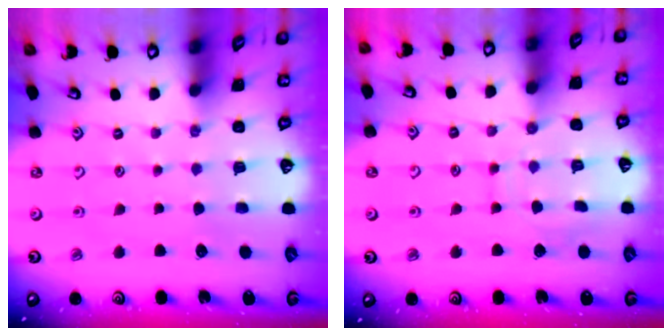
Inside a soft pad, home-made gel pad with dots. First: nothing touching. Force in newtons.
{"total": 9.2, "press": 9.2, "slide": 0.7}